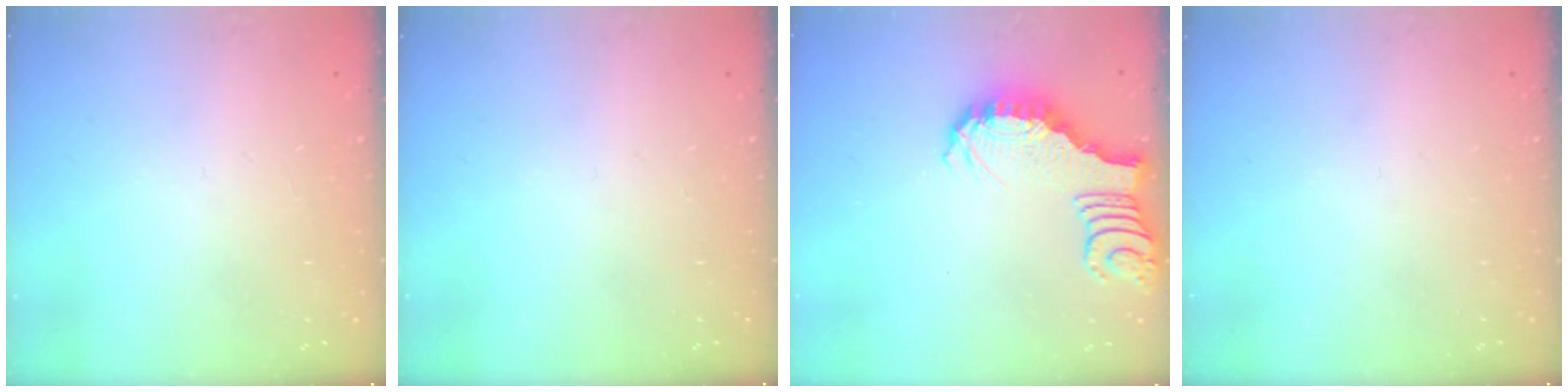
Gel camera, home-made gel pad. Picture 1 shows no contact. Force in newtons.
{"total": 0.0}
{"total": 2.9, "press": 2.8, "slide": 0.5}
{"total": 0.0}